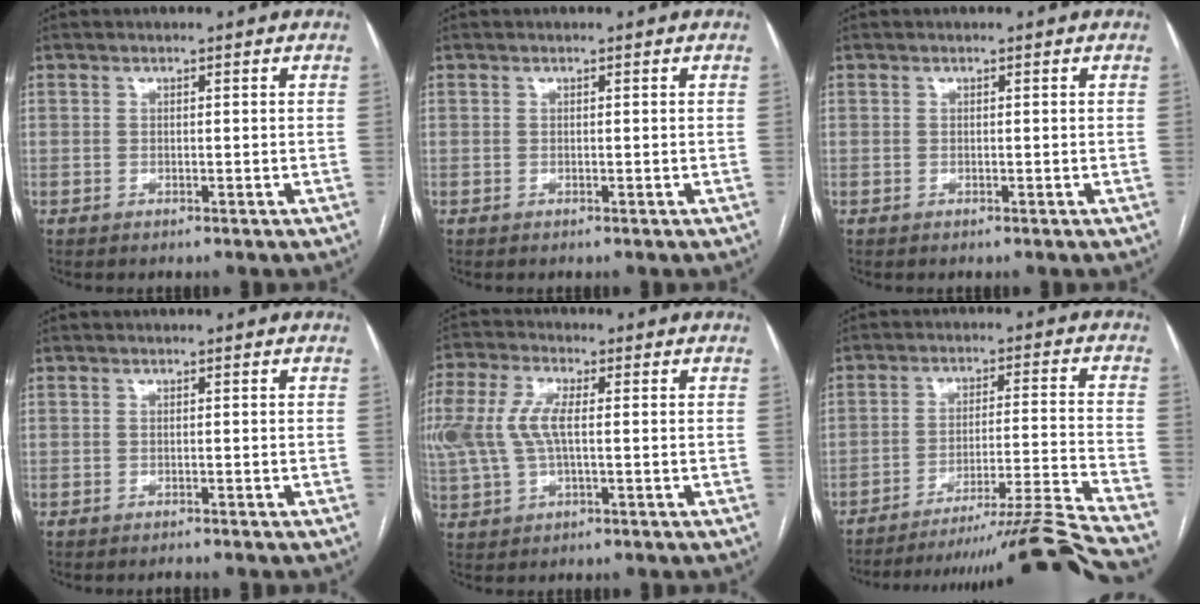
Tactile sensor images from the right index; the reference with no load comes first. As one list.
[{"total": 0.0}, {"total": 0.0}, {"total": 0.9, "force": [-0.8, -0.2, 0.2], "torque": [-0.001, -0.001, -0.012]}, {"total": 9.9, "force": [0.7, 4.4, 8.8], "torque": [-0.217, 0.017, 0.017]}, {"total": 19.3, "force": [-17.7, -5.4, 5.5], "torque": [-0.053, -0.023, -0.260]}]